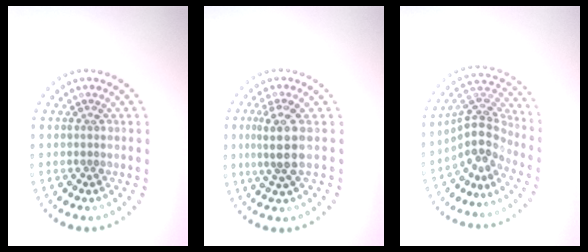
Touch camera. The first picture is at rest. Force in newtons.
{"total": 3.4, "press": 2.7, "slide": 2.1}
{"total": 4.1, "press": 2.9, "slide": 2.9}